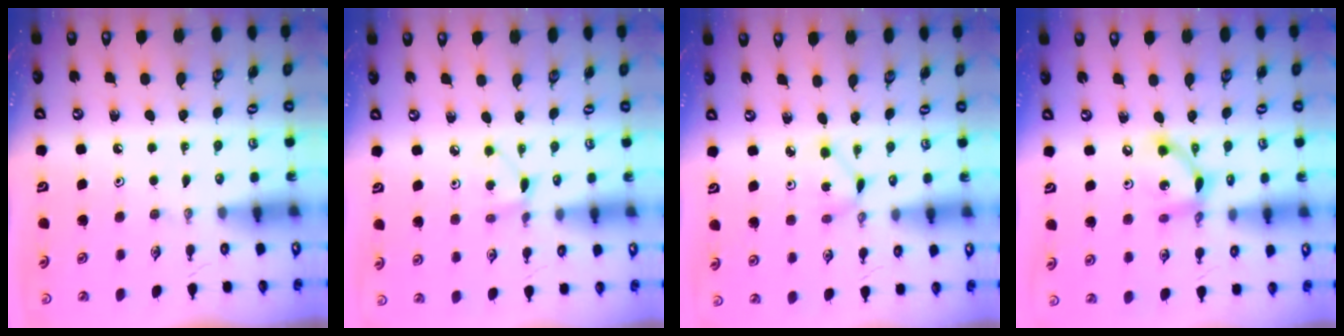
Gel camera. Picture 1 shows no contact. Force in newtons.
{"total": 4.6, "press": 4.6, "slide": 0.5}
{"total": 2.3, "press": 2.3, "slide": 0.3}
{"total": 9.8, "press": 9.8, "slide": 0.7}